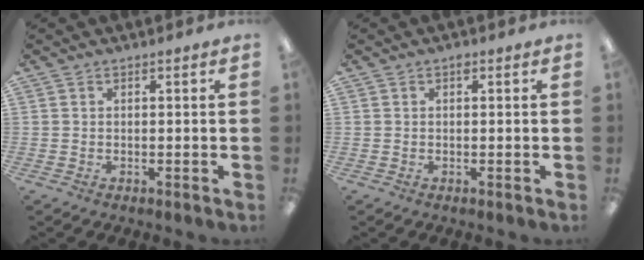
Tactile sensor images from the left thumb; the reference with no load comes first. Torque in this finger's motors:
{"motor_torque": [-0.02, -0.17, 0.31, 0.19, 0.01]}